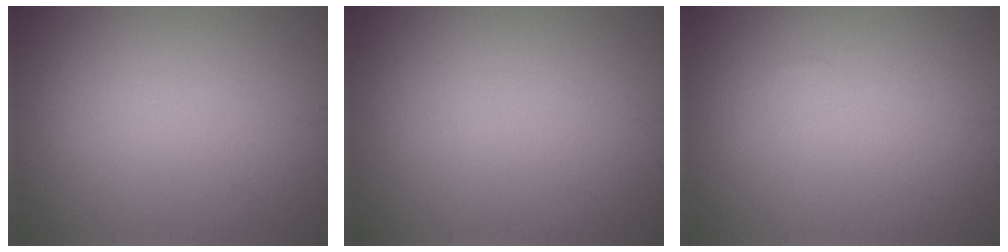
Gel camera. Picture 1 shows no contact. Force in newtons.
{"total": 0.0}
{"total": 0.0}